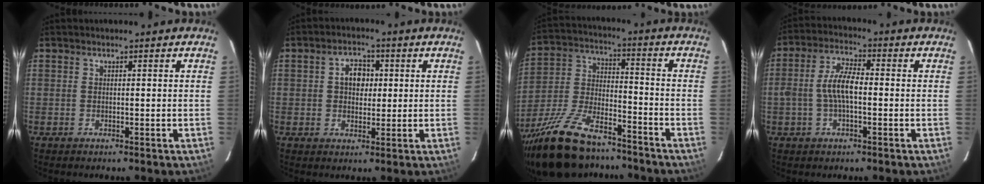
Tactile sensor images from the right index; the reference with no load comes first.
{"total": 4.8, "force": [0.9, 3.6, 3.1], "torque": [-0.049, 0.016, 0.015]}
{"total": 22.6, "force": [-17.5, 8.4, 11.5], "torque": [-0.239, -0.011, -0.294]}
{"total": 6.7, "force": [-0.9, 2.5, 6.1], "torque": [-0.124, 0.013, -0.019]}